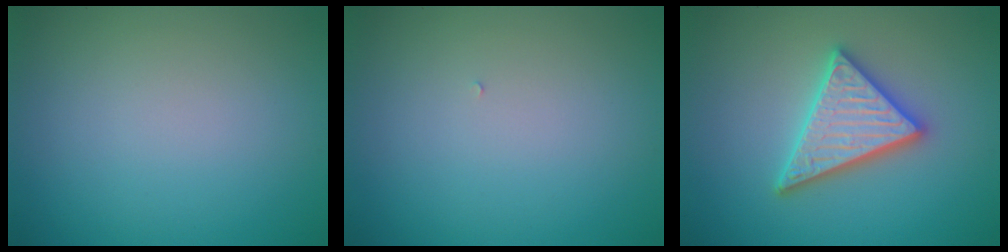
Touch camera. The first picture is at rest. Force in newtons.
{"total": 0.0}
{"total": 4.7, "press": 4.6, "slide": 0.7}